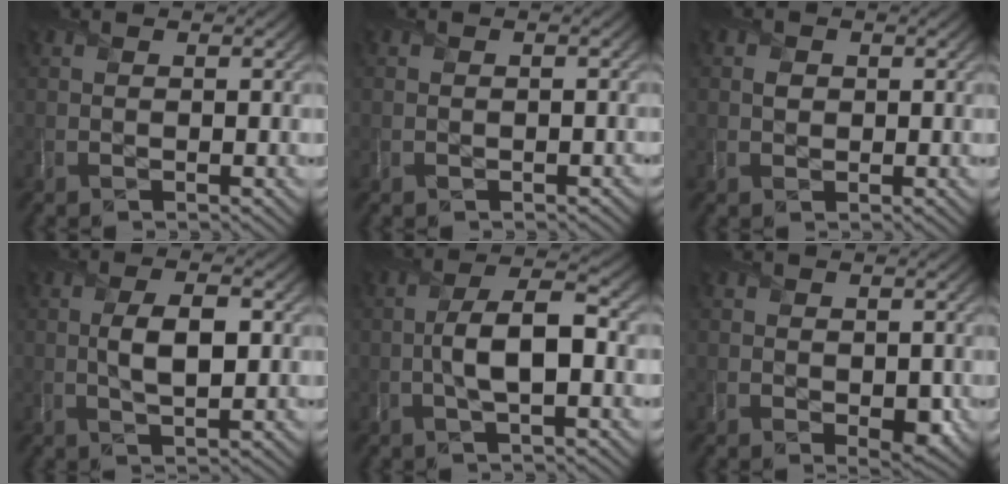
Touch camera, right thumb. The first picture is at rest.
{"total": 0.8, "force": [-0.4, 0.7, 0.0], "torque": [0.002, -0.008, -0.009]}
{"total": 1.3, "force": [0.2, 1.2, 0.5], "torque": [-0.008, -0.002, -0.001]}
{"total": 5.0, "force": [0.2, 2.2, 4.4], "torque": [-0.087, 0.000, 0.002]}
{"total": 6.7, "force": [-1.0, 2.5, 6.1], "torque": [-0.116, 0.009, -0.025]}
{"total": 2.5, "force": [-0.2, 1.8, 1.7], "torque": [-0.027, -0.014, 0.000]}